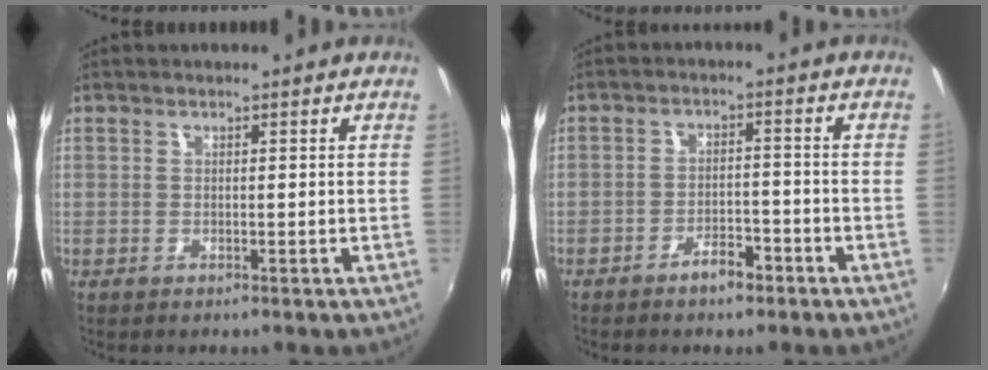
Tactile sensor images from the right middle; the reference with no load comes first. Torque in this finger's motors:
{"motor_torque": [1.07, -1.07, 0.12, 0.05]}